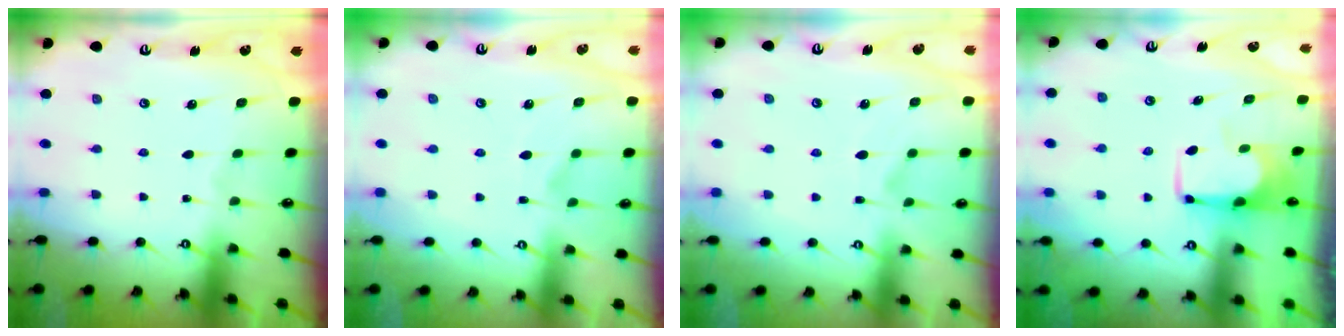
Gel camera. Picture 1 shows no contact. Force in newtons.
{"total": 1.2, "press": 0.0, "slide": 1.2}
{"total": 1.3, "press": 0.1, "slide": 1.3}
{"total": 3.2, "press": 3.1, "slide": 0.5}